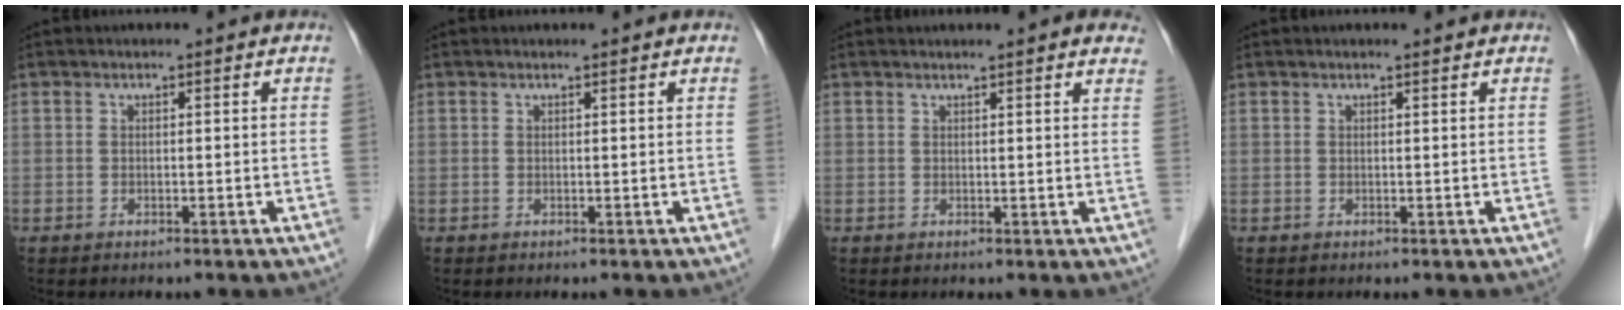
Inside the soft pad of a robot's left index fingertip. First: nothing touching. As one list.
[{"total": 0.7, "force": [0.7, 0.0, 0.2], "torque": [-0.010, 0.005, 0.010]}, {"total": 6.0, "force": [5.2, 0.7, 2.9], "torque": [-0.030, 0.011, 0.049]}, {"total": 0.8, "force": [0.7, 0.0, 0.3], "torque": [-0.010, 0.004, 0.013]}]